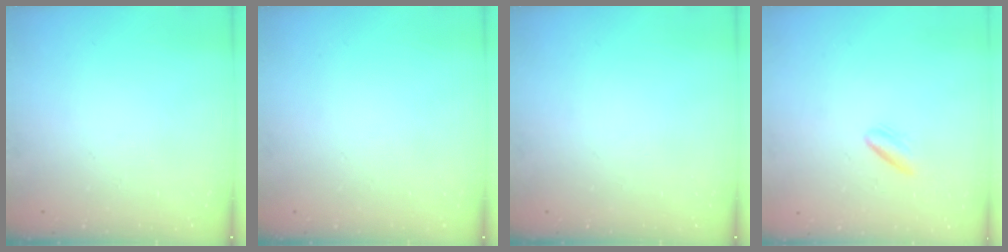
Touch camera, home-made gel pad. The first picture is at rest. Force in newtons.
{"total": 0.0}
{"total": 0.0}
{"total": 1.5, "press": 1.4, "slide": 0.7}